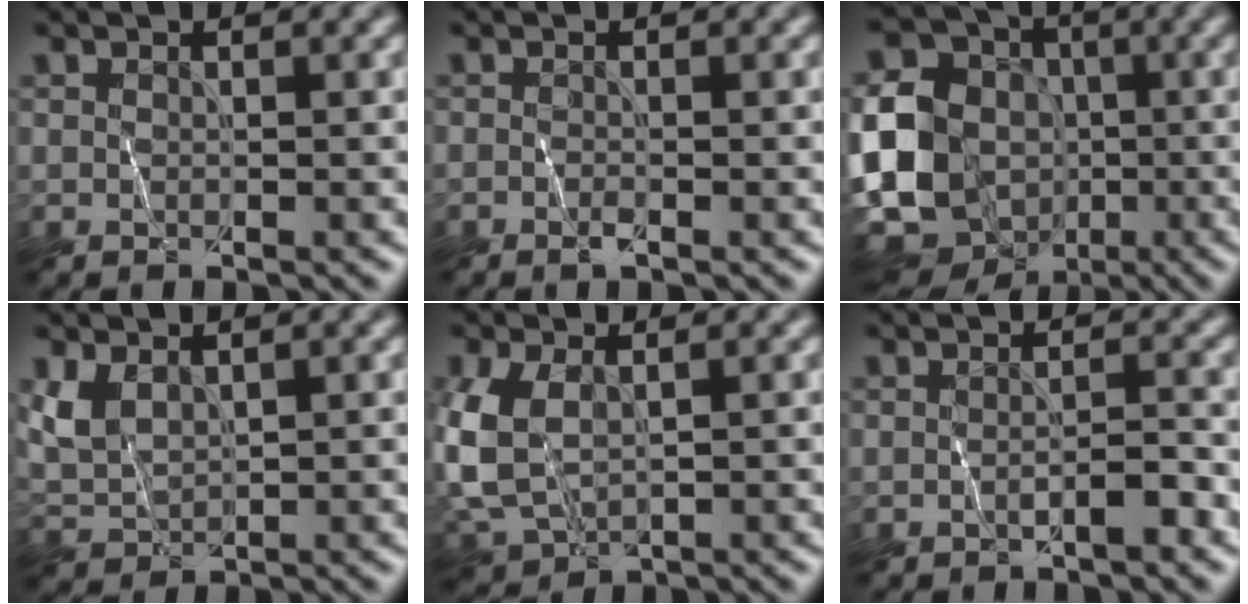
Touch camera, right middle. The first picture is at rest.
{"total": 0.7, "force": [-0.3, 0.1, 0.6], "torque": [-0.012, -0.003, -0.006]}
{"total": 15.2, "force": [-3.1, 12.9, 7.5], "torque": [-0.164, -0.010, -0.066]}
{"total": 3.2, "force": [1.4, 2.0, 2.1], "torque": [-0.059, 0.001, 0.034]}
{"total": 5.7, "force": [0.5, 3.7, 4.3], "torque": [-0.112, 0.000, 0.010]}
{"total": 1.5, "force": [-0.8, 0.2, 1.2], "torque": [-0.020, 0.000, -0.015]}